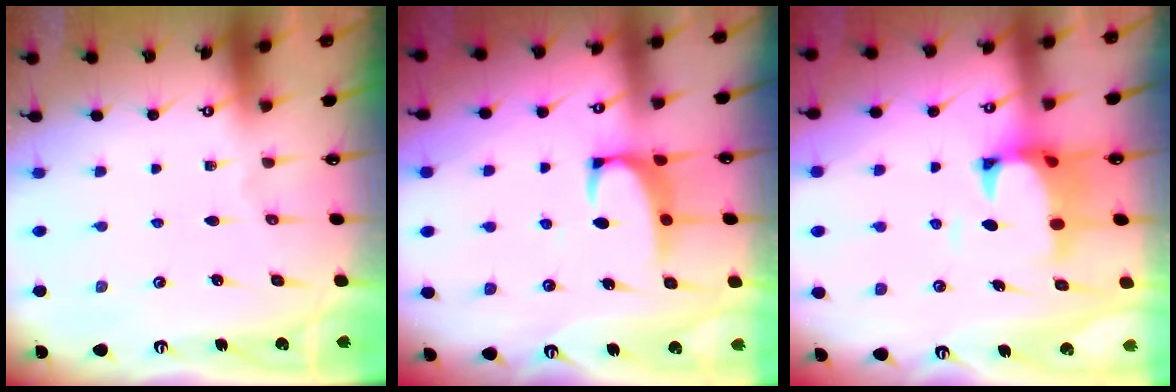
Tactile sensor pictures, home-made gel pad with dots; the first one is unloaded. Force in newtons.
{"total": 2.5, "press": 2.4, "slide": 0.8}
{"total": 2.6, "press": 2.4, "slide": 1.1}